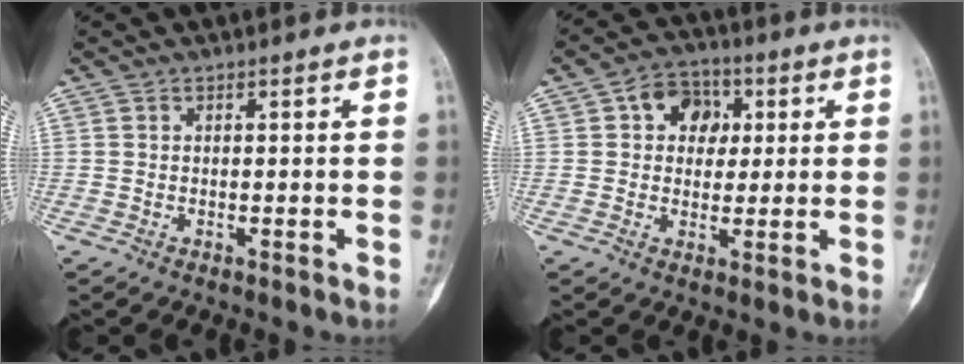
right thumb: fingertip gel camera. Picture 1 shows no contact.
{"total": 7.9, "force": [1.9, 6.3, 4.4], "torque": [-0.031, 0.006, 0.023]}